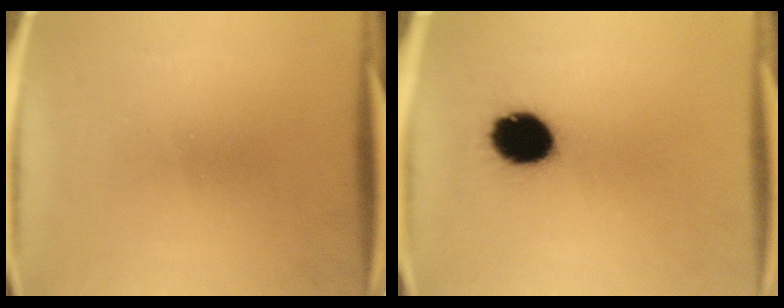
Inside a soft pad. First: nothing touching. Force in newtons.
{"total": 12.2}